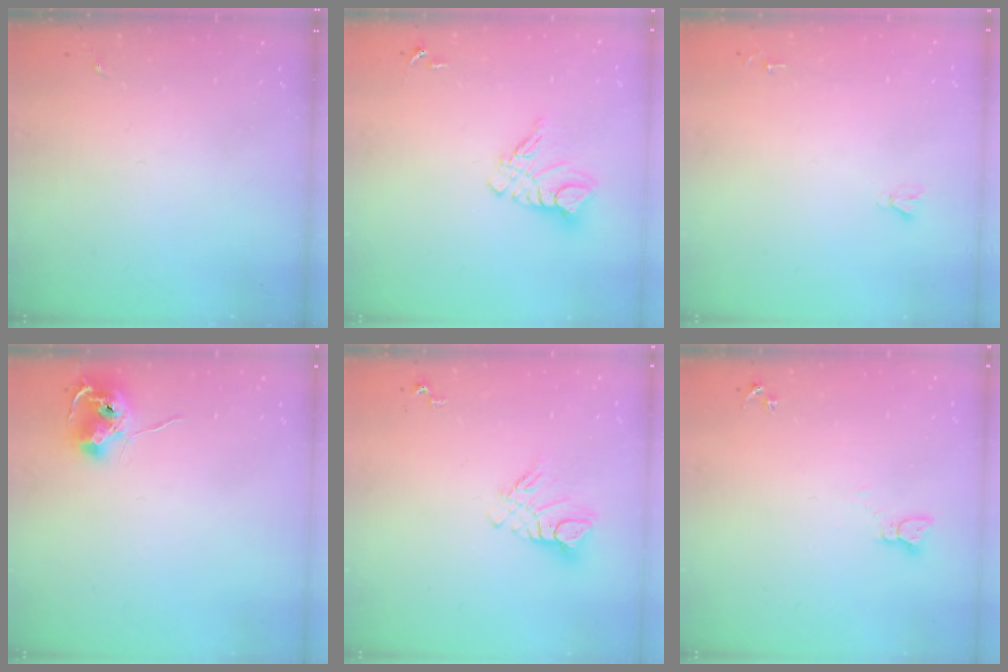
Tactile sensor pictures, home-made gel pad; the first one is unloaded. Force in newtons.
{"total": 10.3, "press": 10.3, "slide": 0.9}
{"total": 1.8, "press": 1.8, "slide": 0.1}
{"total": 9.1, "press": 9.1, "slide": 0.6}
{"total": 10.2, "press": 10.1, "slide": 0.8}
{"total": 2.3, "press": 2.3, "slide": 0.3}